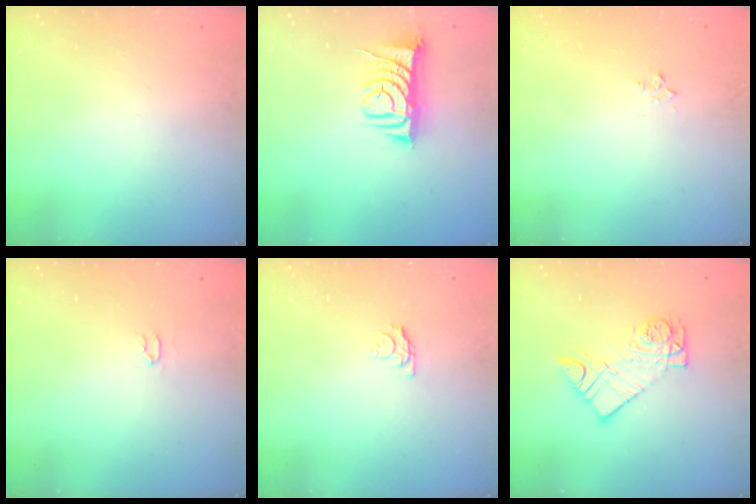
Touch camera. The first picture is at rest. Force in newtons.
{"total": 8.3, "press": 8.2, "slide": 1.0}
{"total": 2.9, "press": 2.8, "slide": 0.4}
{"total": 2.0, "press": 2.0, "slide": 0.3}
{"total": 4.0, "press": 4.0, "slide": 0.4}
{"total": 10.5, "press": 10.4, "slide": 0.9}